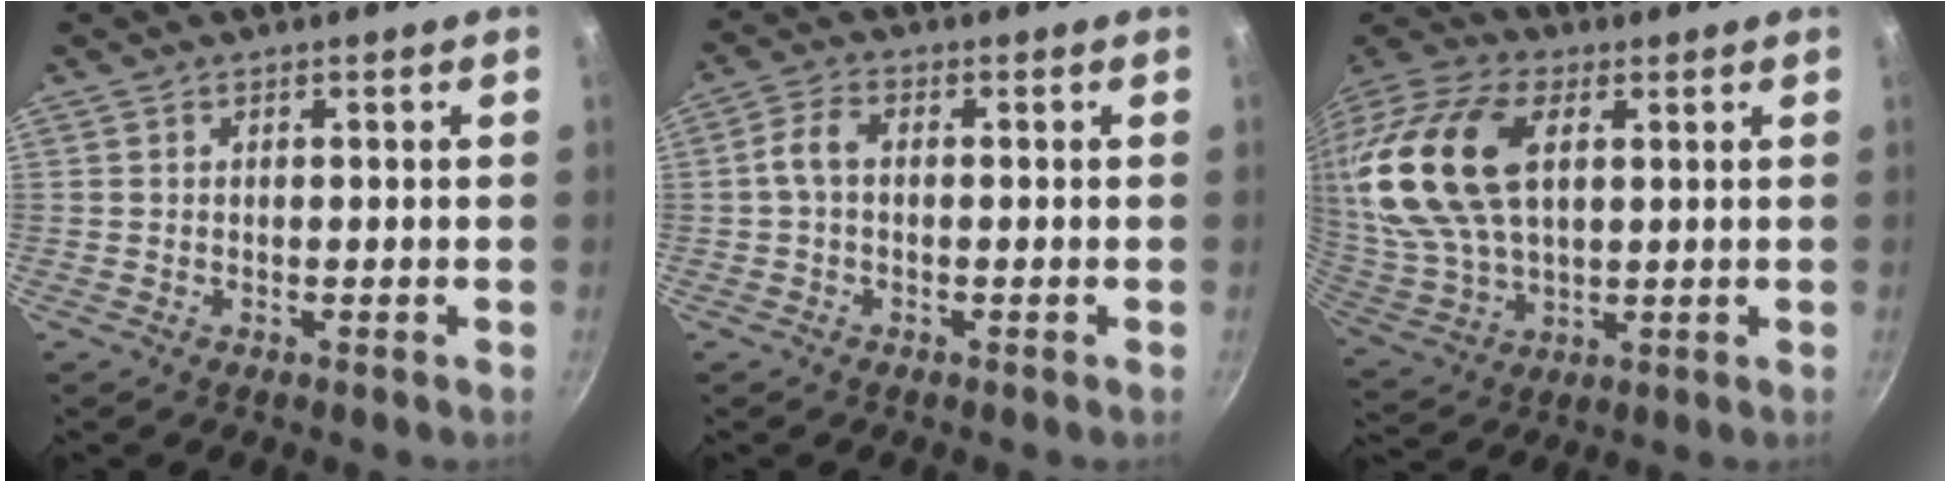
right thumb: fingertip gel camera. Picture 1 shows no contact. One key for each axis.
{"total": 3.8, "fx": -0.3, "fy": 2.3, "fz": 3.0, "tx": -0.063, "ty": 0.018, "tz": -0.013}
{"total": 25.6, "fx": 7.1, "fy": 15.6, "fz": 19.0, "tx": -0.415, "ty": 0.004, "tz": 0.130}